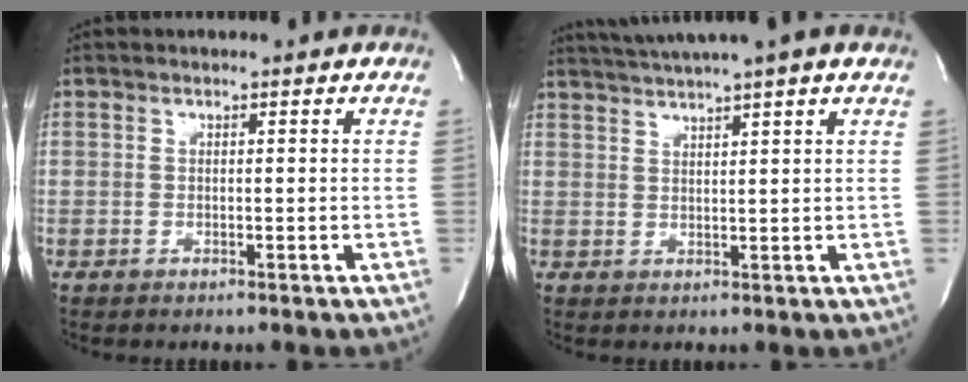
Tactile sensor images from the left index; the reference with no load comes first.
{"total": 8.3, "force": [6.6, -0.7, 5.1], "torque": [-0.092, 0.029, 0.090]}